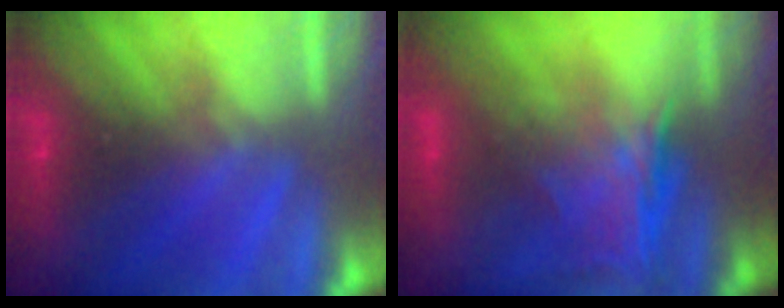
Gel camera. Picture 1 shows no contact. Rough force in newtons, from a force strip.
{"total": 1.3}